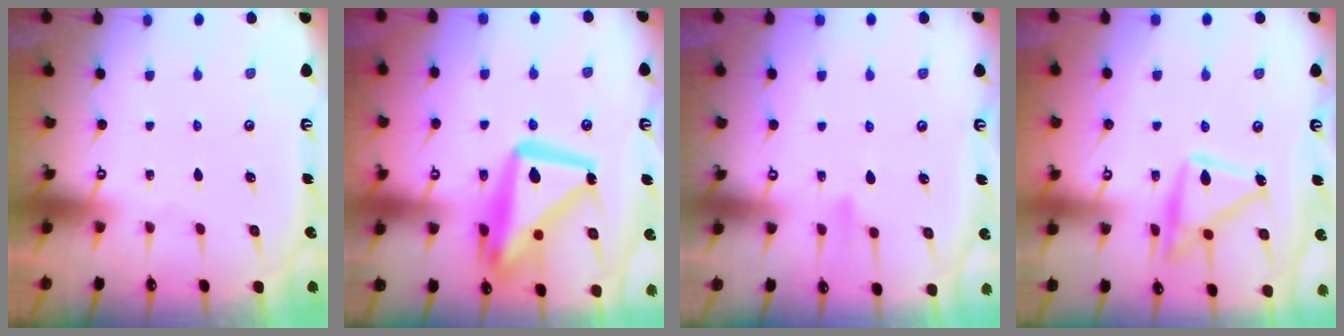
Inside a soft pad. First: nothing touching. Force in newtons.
{"total": 19.0, "press": 18.9, "slide": 2.4}
{"total": 7.7, "press": 7.4, "slide": 2.1}
{"total": 16.1, "press": 16.1, "slide": 0.7}